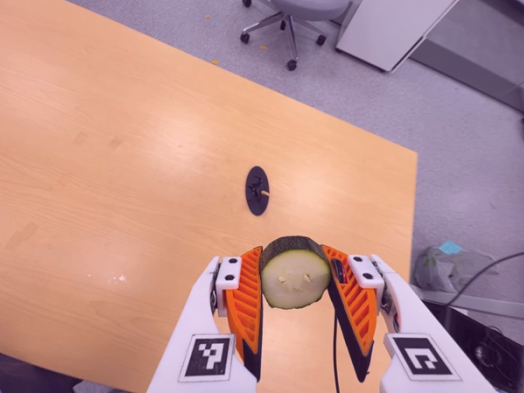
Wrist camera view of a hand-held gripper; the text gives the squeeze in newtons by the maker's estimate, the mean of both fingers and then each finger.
{"total": 11.3, "left": 11.1, "right": 11.5}